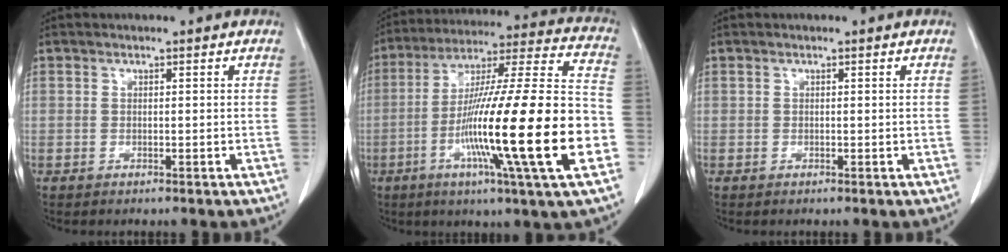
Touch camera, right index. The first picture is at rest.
{"total": 26.0, "force": [-7.2, 0.3, 25.0], "torque": [-0.396, -0.023, -0.134]}
{"total": 0.0}